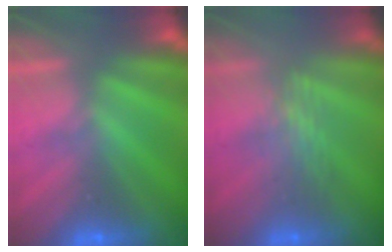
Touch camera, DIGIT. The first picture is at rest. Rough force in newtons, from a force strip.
{"total": 3.0}